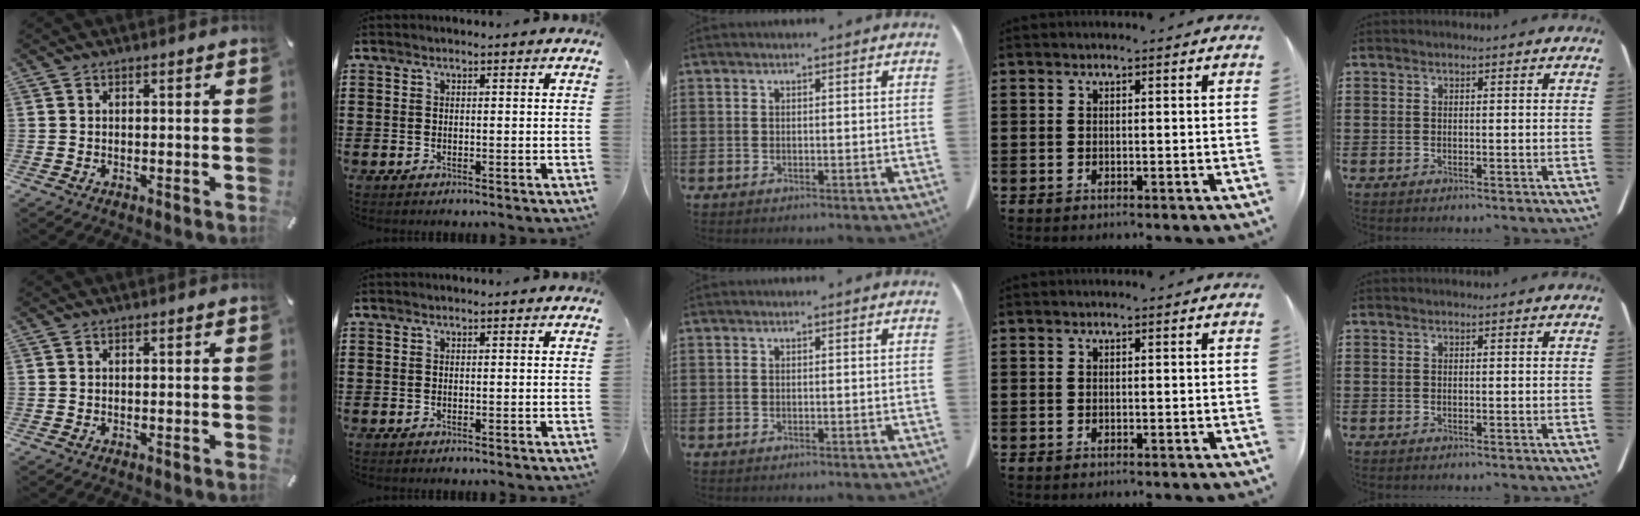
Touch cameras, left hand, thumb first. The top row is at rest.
{}